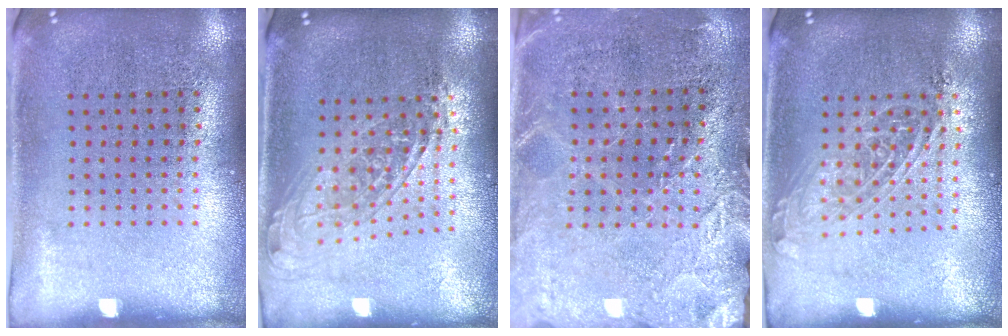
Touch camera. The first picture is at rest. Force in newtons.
{"total": 1.6, "press": 1.3, "slide": 1.0}
{"total": 2.8, "press": 2.6, "slide": 0.9}
{"total": 1.4, "press": 1.3, "slide": 0.7}